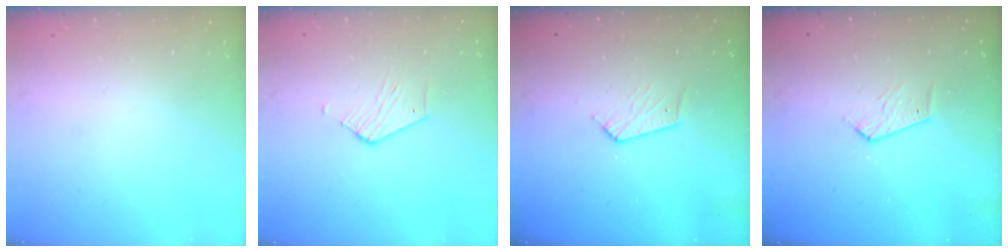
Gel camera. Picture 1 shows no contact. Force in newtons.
{"total": 2.6, "press": 2.6, "slide": 0.2}
{"total": 3.5, "press": 3.5, "slide": 0.3}
{"total": 4.8, "press": 4.8, "slide": 0.5}